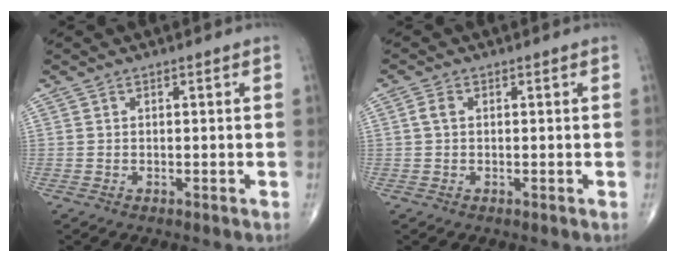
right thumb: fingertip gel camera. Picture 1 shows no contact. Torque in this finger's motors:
{"motor_torque": [-0.15, 0.10, 0.16, 0.00, 0.01]}